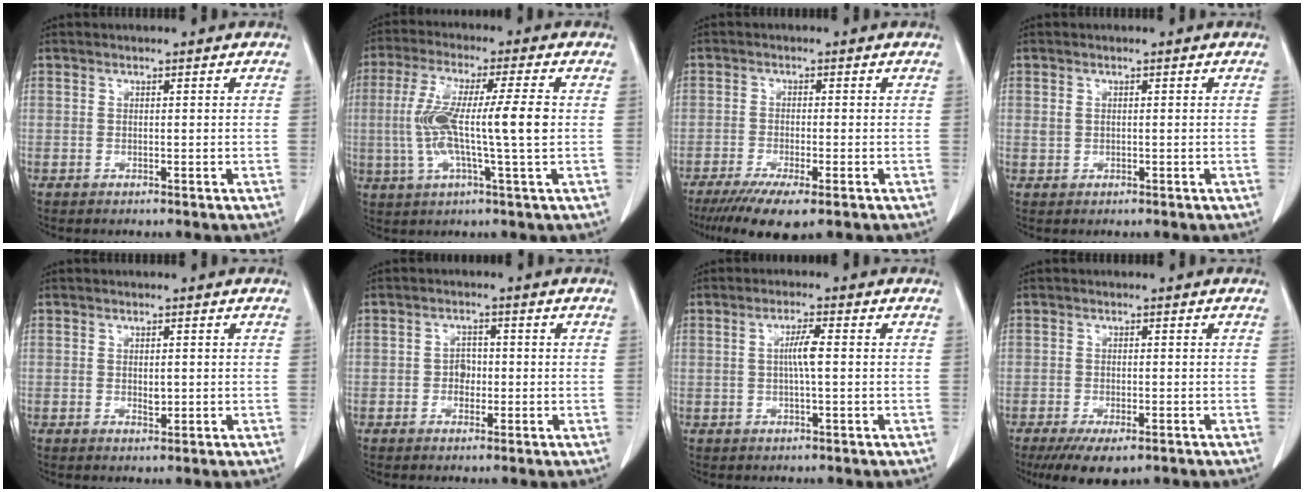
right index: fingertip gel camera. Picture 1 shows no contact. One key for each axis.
{"total": 12.0, "fx": -0.1, "fy": 0.5, "fz": 12.0, "tx": -0.238, "ty": 0.009, "tz": -0.006}
{"total": 7.3, "fx": -4.8, "fy": 1.2, "fz": 5.3, "tx": -0.086, "ty": -0.018, "tz": -0.076}
{"total": 0.9, "fx": 0.3, "fy": 0.7, "fz": 0.5, "tx": -0.012, "ty": 0.005, "tz": 0.008}
{"total": 1.3, "fx": 0.1, "fy": 0.6, "fz": 1.2, "tx": -0.020, "ty": -0.004, "tz": 0.004}
{"total": 2.4, "fx": -0.4, "fy": 1.8, "fz": 1.4, "tx": -0.018, "ty": 0.007, "tz": -0.007}
{"total": 3.2, "fx": 0.2, "fy": 0.1, "fz": 3.2, "tx": -0.063, "ty": 0.002, "tz": 0.002}
{"total": 6.1, "fx": -4.1, "fy": 2.5, "fz": 3.8, "tx": -0.058, "ty": -0.010, "tz": -0.064}